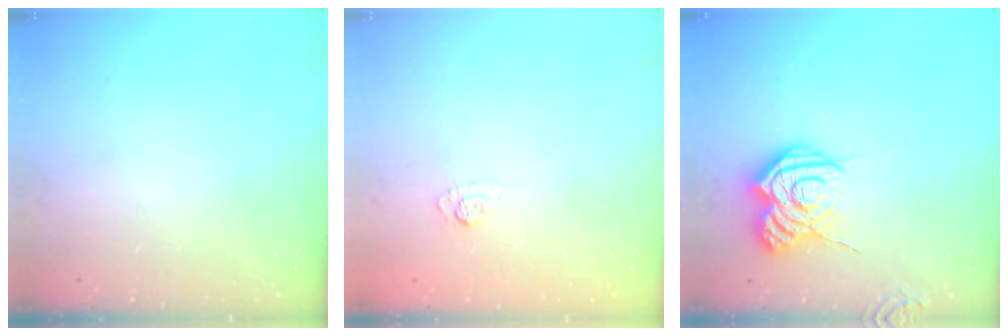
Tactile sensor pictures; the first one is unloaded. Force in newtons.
{"total": 2.1, "press": 1.6, "slide": 1.3}
{"total": 14.6, "press": 14.5, "slide": 1.4}